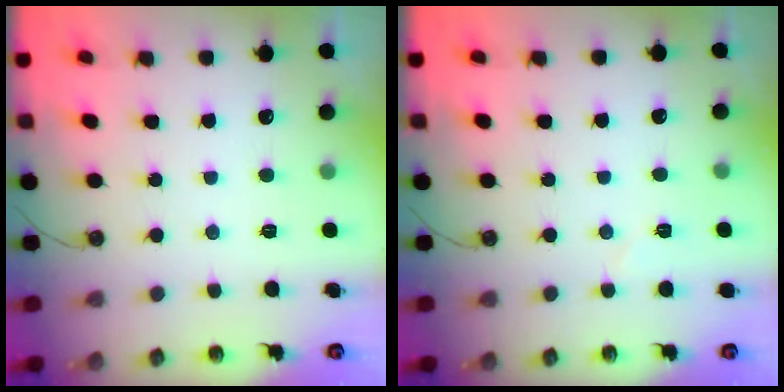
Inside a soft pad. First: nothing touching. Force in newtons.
{"total": 4.3, "press": 3.7, "slide": 2.1}